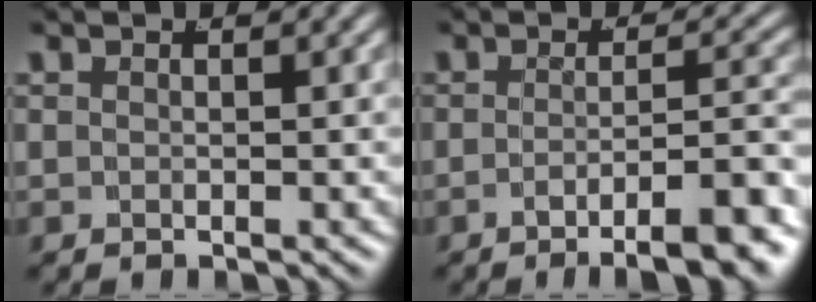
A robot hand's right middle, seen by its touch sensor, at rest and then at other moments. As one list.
[{"total": 7.3, "force": [-5.3, 1.1, 4.8], "torque": [-0.055, -0.005, -0.081]}]